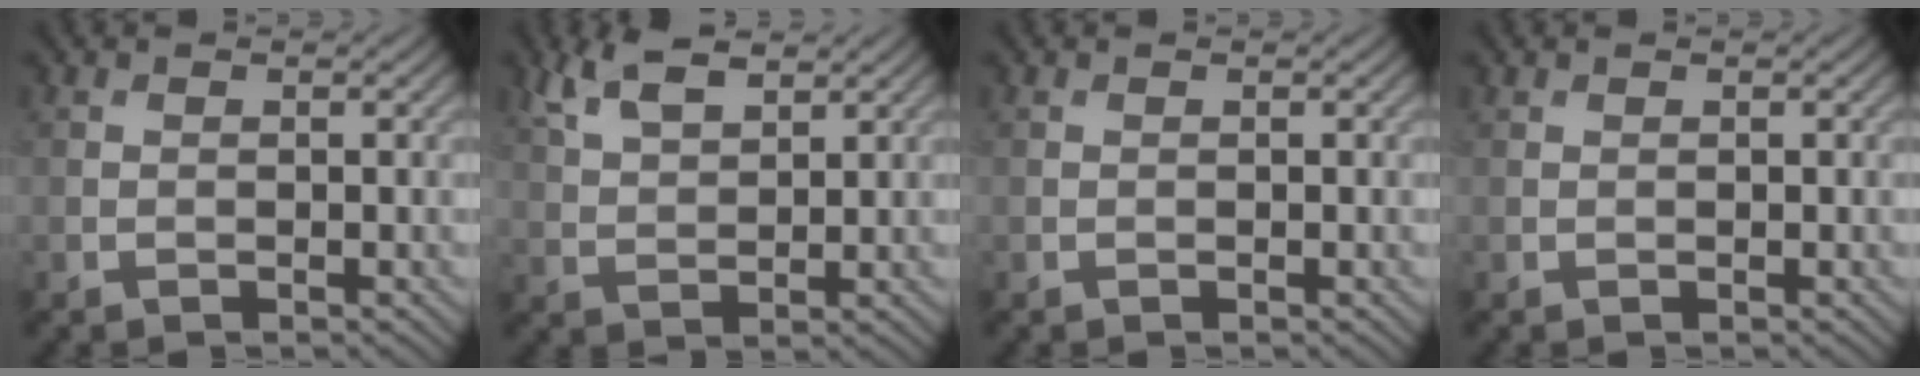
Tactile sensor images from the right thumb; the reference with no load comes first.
{"total": 5.7, "force": [3.7, 2.3, 3.7], "torque": [-0.093, 0.007, 0.078]}
{"total": 0.0}
{"total": 0.0}